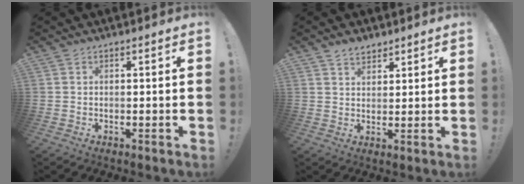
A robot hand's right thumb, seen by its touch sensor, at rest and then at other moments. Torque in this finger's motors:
{"motor_torque": [-0.14, 0.18, 0.22, 0.10, 0.00]}